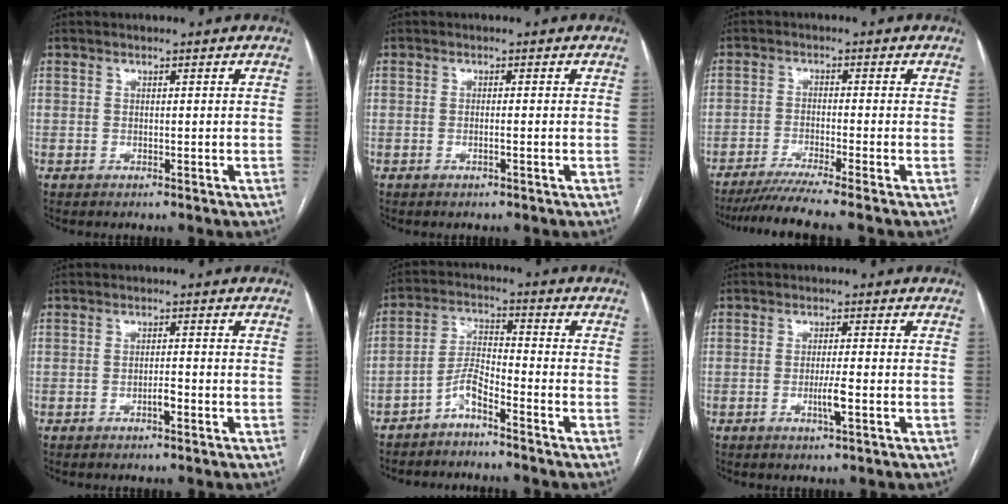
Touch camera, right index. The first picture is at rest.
{"total": 0.8, "force": [-0.3, 0.0, 0.8], "torque": [-0.016, 0.000, -0.003]}
{"total": 7.1, "force": [-5.9, -1.9, 3.5], "torque": [-0.051, -0.025, -0.101]}
{"total": 1.7, "force": [-0.8, 0.4, 1.5], "torque": [-0.026, 0.001, -0.013]}
{"total": 4.7, "force": [-3.7, 0.6, 2.9], "torque": [-0.064, 0.002, -0.074]}
{"total": 3.1, "force": [-1.0, 0.0, 3.0], "torque": [-0.057, -0.005, -0.016]}